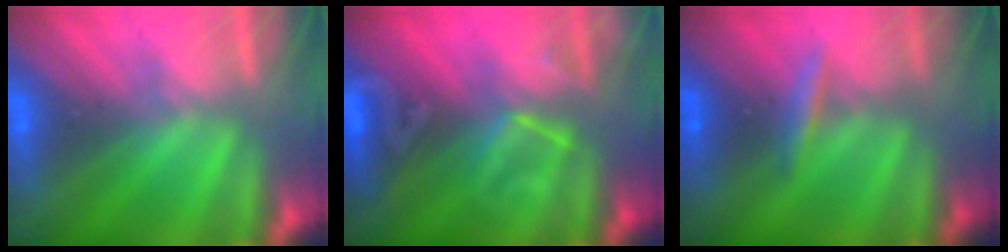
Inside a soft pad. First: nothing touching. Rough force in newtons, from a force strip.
{"total": 2.8}
{"total": 2.4}